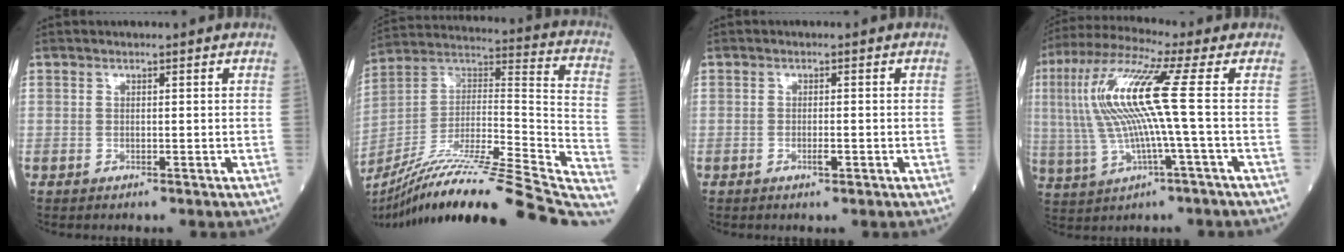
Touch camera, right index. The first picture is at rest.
{"total": 35.7, "force": [-29.3, 1.3, 20.3], "torque": [-0.246, -0.037, -0.442]}
{"total": 1.3, "force": [-0.5, 0.2, 1.1], "torque": [-0.022, -0.001, -0.007]}
{"total": 13.4, "force": [1.2, -0.2, 13.4], "torque": [-0.289, 0.018, 0.020]}